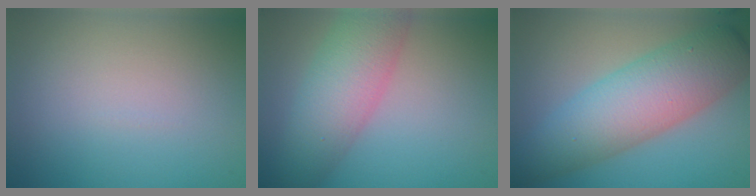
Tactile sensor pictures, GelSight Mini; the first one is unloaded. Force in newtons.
{"total": 6.7, "press": 6.7, "slide": 0.3}
{"total": 8.2, "press": 8.2, "slide": 0.3}